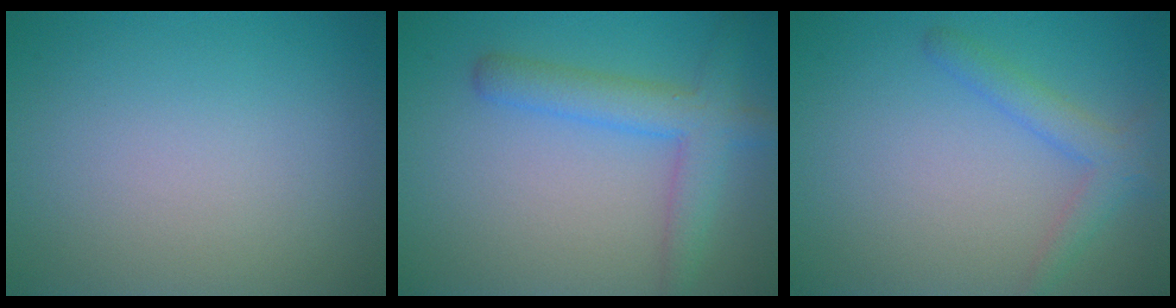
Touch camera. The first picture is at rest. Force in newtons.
{"total": 4.2, "press": 4.2, "slide": 0.1}
{"total": 2.5, "press": 2.5, "slide": 0.2}